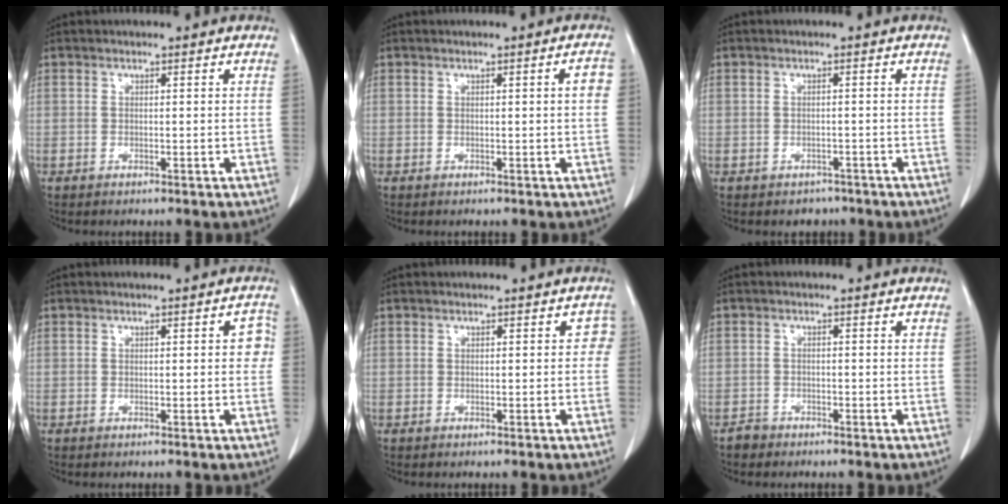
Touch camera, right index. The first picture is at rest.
{"total": 1.9, "force": [0.2, 0.1, 1.9], "torque": [-0.020, 0.005, 0.003]}
{"total": 2.4, "force": [-1.6, 1.8, 0.0], "torque": [-0.003, 0.008, -0.021]}
{"total": 2.1, "force": [0.2, 1.0, 1.9], "torque": [-0.010, 0.010, 0.000]}
{"total": 1.4, "force": [-0.1, 1.1, 0.8], "torque": [0.007, 0.012, -0.006]}
{"total": 1.7, "force": [-1.3, 1.1, -0.3], "torque": [-0.001, 0.005, -0.030]}